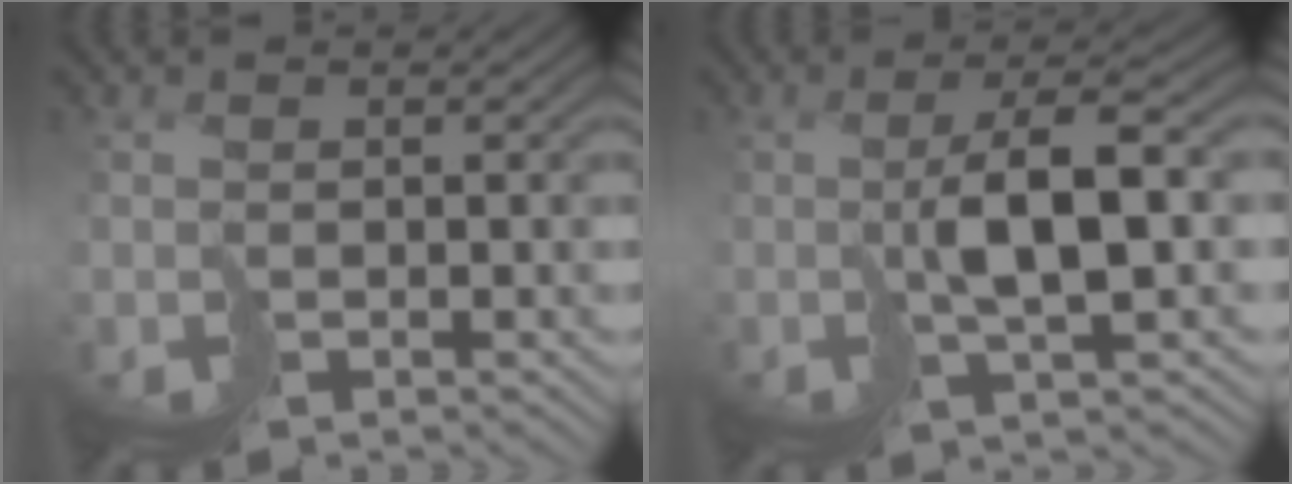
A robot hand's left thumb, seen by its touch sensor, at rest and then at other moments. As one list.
[{"total": 4.8, "force": [1.0, 0.6, 4.6], "torque": [-0.089, 0.010, 0.022]}]